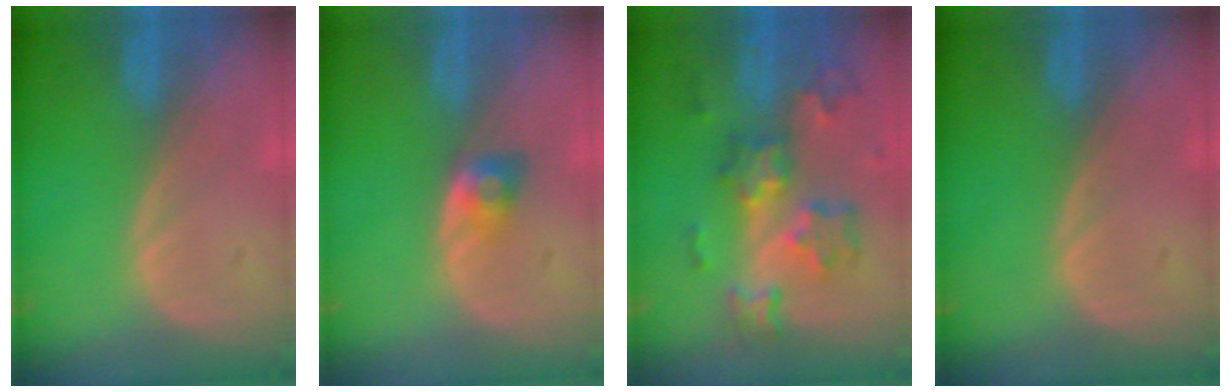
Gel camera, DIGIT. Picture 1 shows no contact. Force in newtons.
{"total": 2.9, "press": 2.5, "slide": 1.4}
{"total": 8.8, "press": 7.8, "slide": 4.1}
{"total": 0.0}